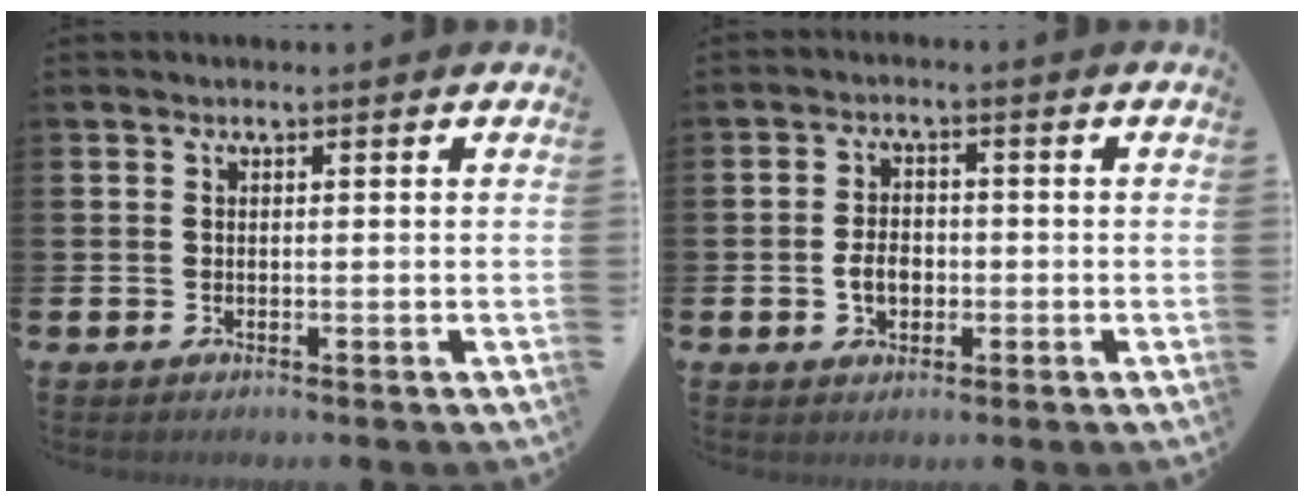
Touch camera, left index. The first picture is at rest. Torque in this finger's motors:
{"motor_torque": [0.34, -0.02, 0.13, 0.04]}